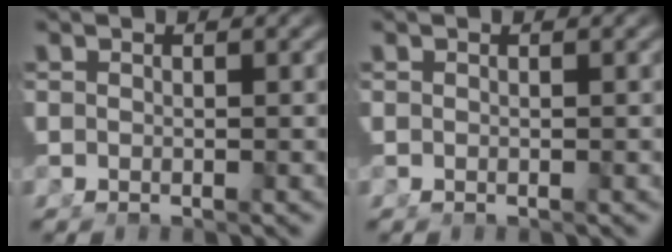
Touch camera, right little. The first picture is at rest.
{"total": 0.0}